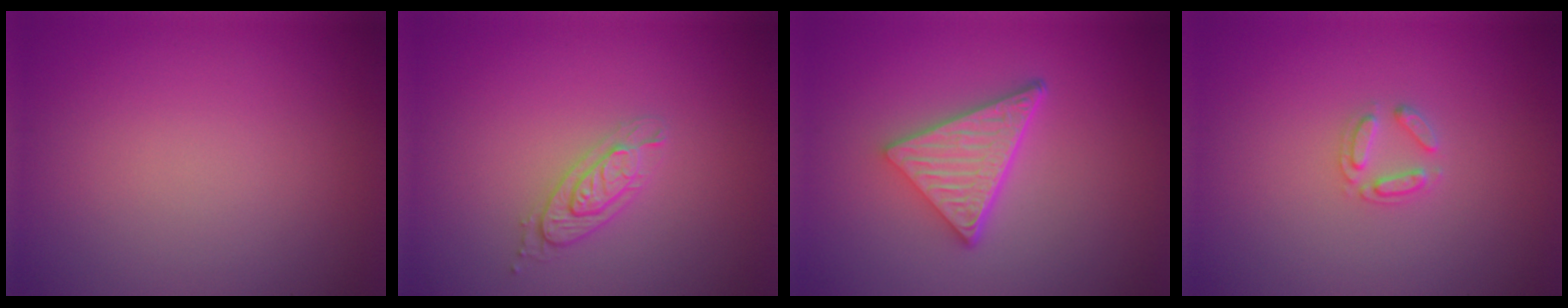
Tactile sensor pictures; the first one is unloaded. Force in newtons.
{"total": 2.0, "press": 1.9, "slide": 0.4}
{"total": 5.2, "press": 3.8, "slide": 3.6}
{"total": 1.7, "press": 1.7, "slide": 0.2}